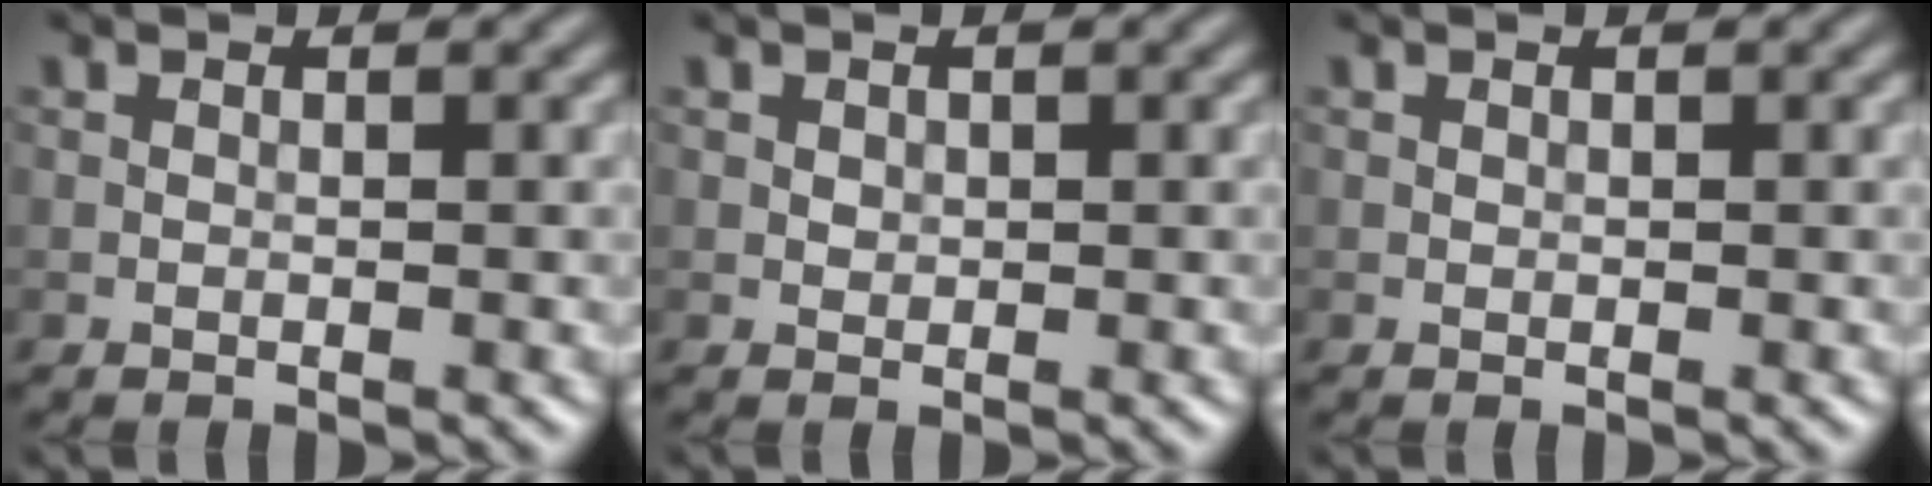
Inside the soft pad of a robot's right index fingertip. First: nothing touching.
{"total": 0.6, "force": [0.2, 0.5, 0.2], "torque": [-0.002, -0.002, 0.006]}
{"total": 0.0}